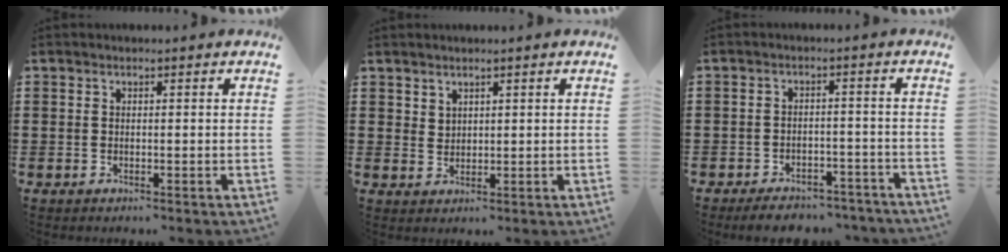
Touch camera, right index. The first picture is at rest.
{"total": 1.9, "force": [1.7, 0.8, 0.1], "torque": [-0.005, 0.000, 0.034]}
{"total": 4.1, "force": [-3.8, 0.8, 1.2], "torque": [-0.019, 0.007, -0.075]}